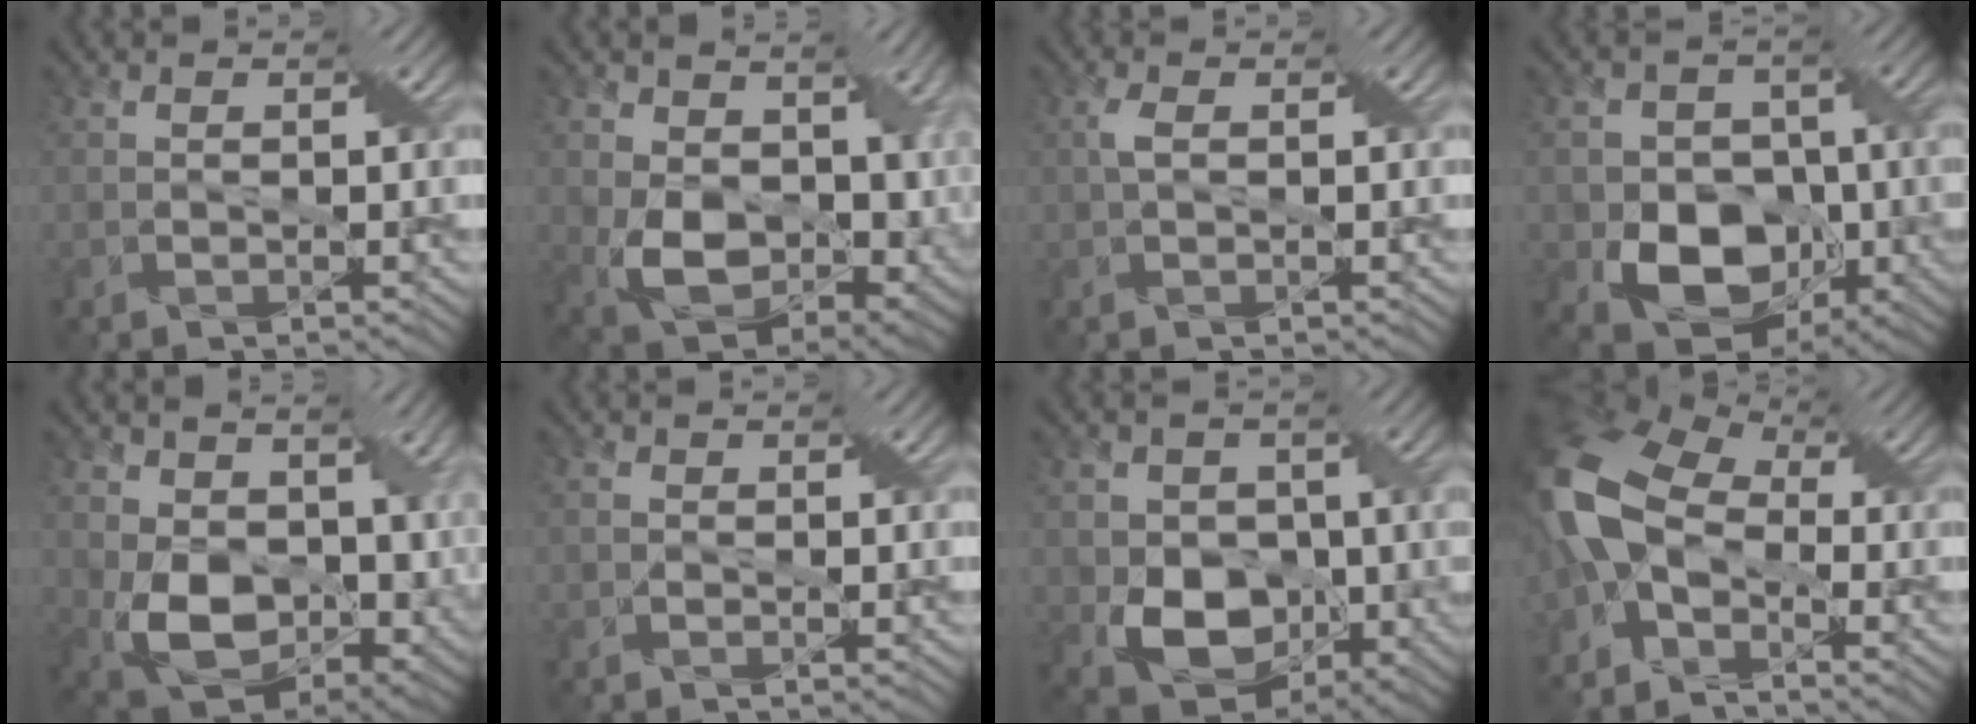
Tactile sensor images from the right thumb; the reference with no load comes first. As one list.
[{"total": 11.7, "force": [0.1, 7.9, 8.6], "torque": [-0.188, -0.029, 0.006]}, {"total": 2.3, "force": [0.2, 0.9, 2.1], "torque": [-0.043, 0.005, 0.001]}, {"total": 10.6, "force": [-3.3, 7.8, 6.4], "torque": [-0.108, -0.023, -0.063]}, {"total": 12.8, "force": [-0.5, 8.5, 9.6], "torque": [-0.198, -0.031, -0.002]}, {"total": 0.8, "force": [-0.2, 0.8, 0.2], "torque": [0.005, 0.004, -0.011]}, {"total": 9.4, "force": [-1.4, 7.3, 5.8], "torque": [-0.100, -0.026, -0.027]}, {"total": 11.9, "force": [-2.0, 7.0, 9.4], "torque": [-0.235, -0.004, -0.049]}]